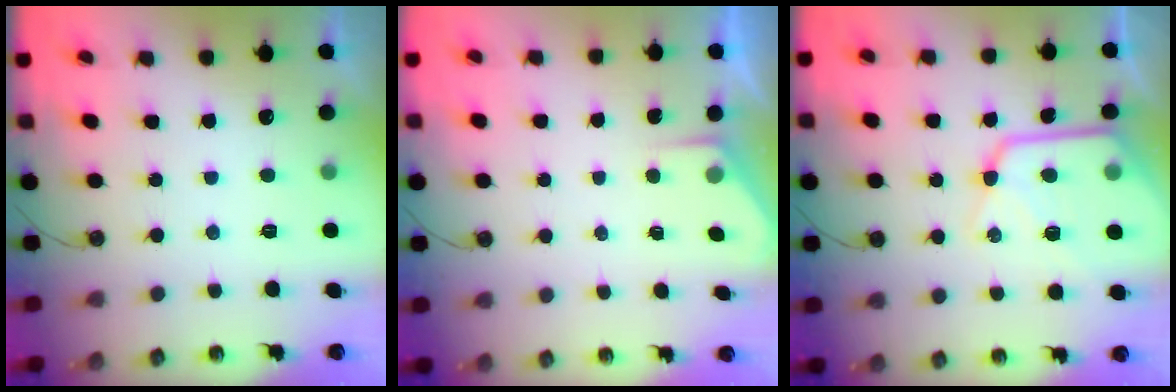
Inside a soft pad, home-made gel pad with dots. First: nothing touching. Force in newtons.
{"total": 2.2, "press": 2.2, "slide": 0.3}
{"total": 15.9, "press": 15.8, "slide": 1.5}